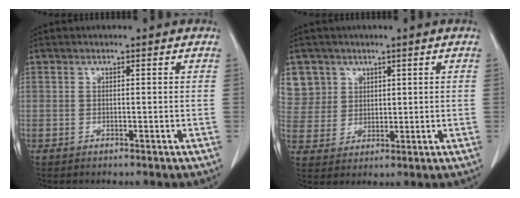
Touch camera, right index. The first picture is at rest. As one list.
[{"total": 7.9, "force": [4.2, 6.7, 0.0], "torque": [0.001, 0.013, 0.096]}]